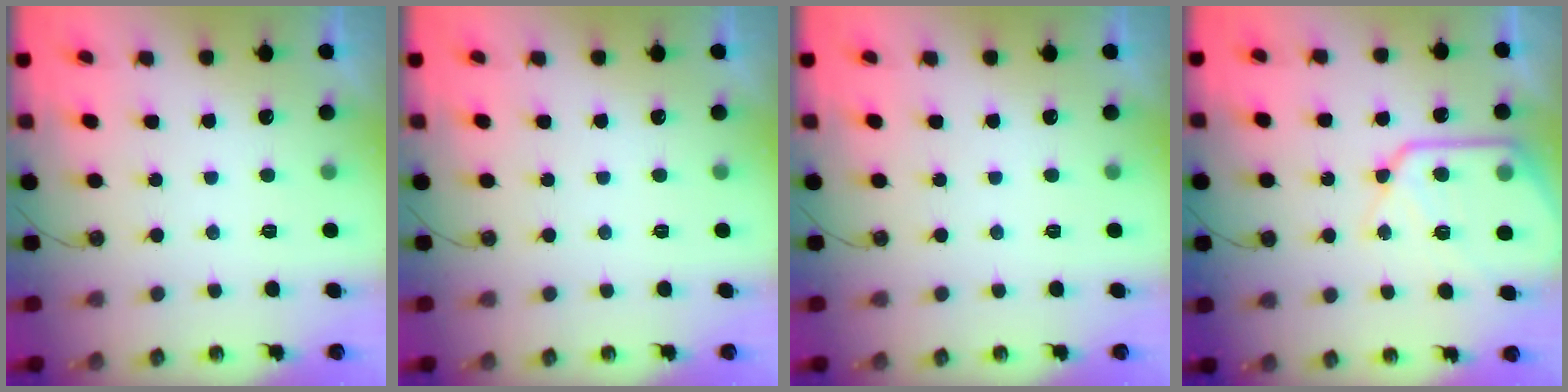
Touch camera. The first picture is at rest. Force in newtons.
{"total": 0.0}
{"total": 0.0}
{"total": 15.7, "press": 15.6, "slide": 1.3}